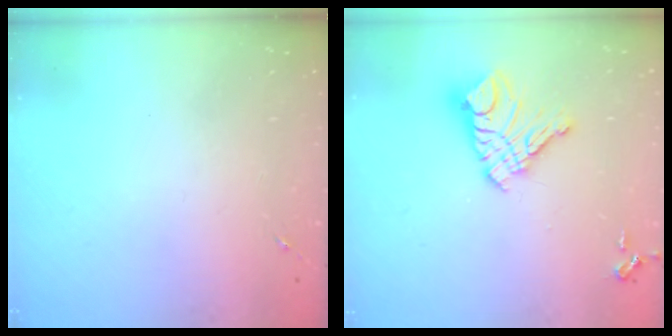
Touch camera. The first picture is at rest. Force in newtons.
{"total": 14.6, "press": 14.5, "slide": 1.6}